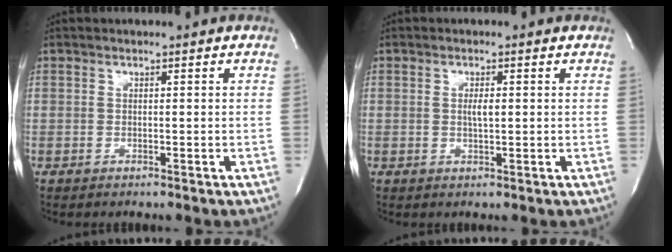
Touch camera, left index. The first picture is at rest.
{"total": 1.9, "force": [0.3, 0.4, 1.8], "torque": [-0.035, 0.000, 0.005]}